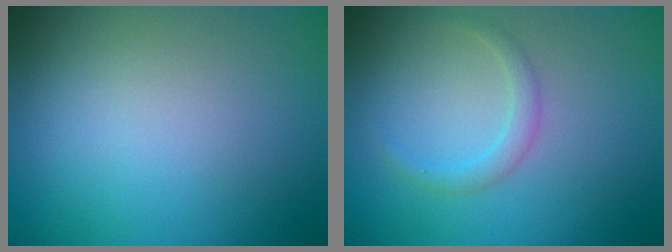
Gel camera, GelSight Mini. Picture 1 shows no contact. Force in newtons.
{"total": 1.5, "press": 1.5, "slide": 0.1}